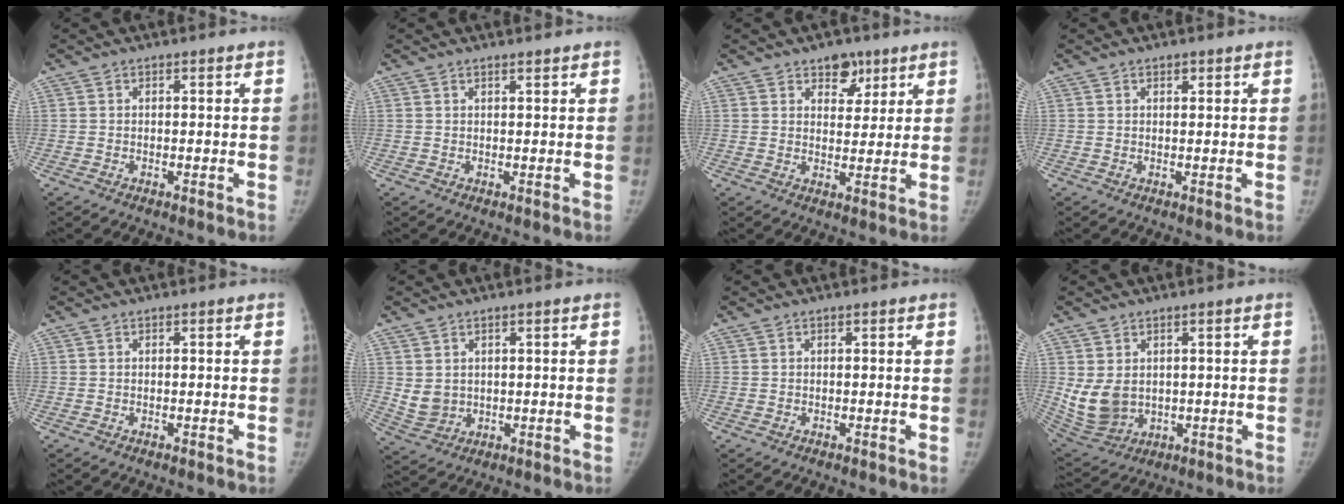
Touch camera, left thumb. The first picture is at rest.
{"total": 0.8, "force": [0.7, 0.1, 0.4], "torque": [-0.006, -0.005, 0.014]}
{"total": 5.8, "force": [3.7, 3.6, 2.8], "torque": [-0.007, -0.020, 0.054]}
{"total": 1.0, "force": [0.7, 0.5, 0.5], "torque": [-0.004, -0.003, 0.010]}
{"total": 0.0}
{"total": 4.3, "force": [1.3, 3.5, 2.3], "torque": [-0.034, -0.018, 0.039]}
{"total": 0.0}
{"total": 8.3, "force": [1.0, 6.2, 5.4], "torque": [-0.099, -0.015, 0.044]}